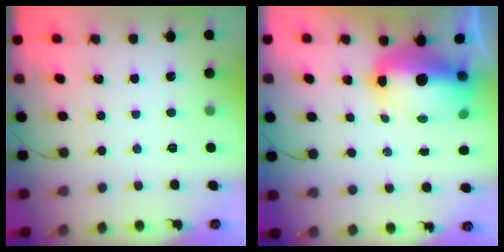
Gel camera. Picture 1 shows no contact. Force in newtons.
{"total": 14.3, "press": 13.9, "slide": 3.2}